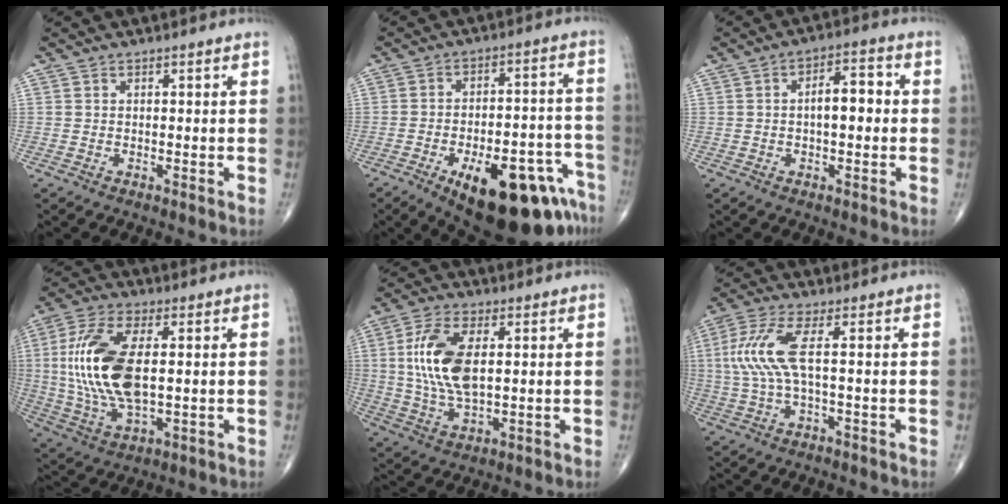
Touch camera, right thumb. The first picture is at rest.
{"total": 22.1, "force": [-12.2, 8.7, 16.2], "torque": [-0.153, 0.067, -0.163]}
{"total": 6.7, "force": [0.1, 3.1, 5.9], "torque": [-0.079, 0.021, -0.009]}
{"total": 17.4, "force": [1.4, 8.0, 15.4], "torque": [-0.326, -0.003, 0.029]}
{"total": 12.6, "force": [2.0, 6.0, 10.9], "torque": [-0.223, -0.004, 0.040]}
{"total": 8.5, "force": [1.0, 2.0, 8.2], "torque": [-0.222, 0.011, 0.018]}